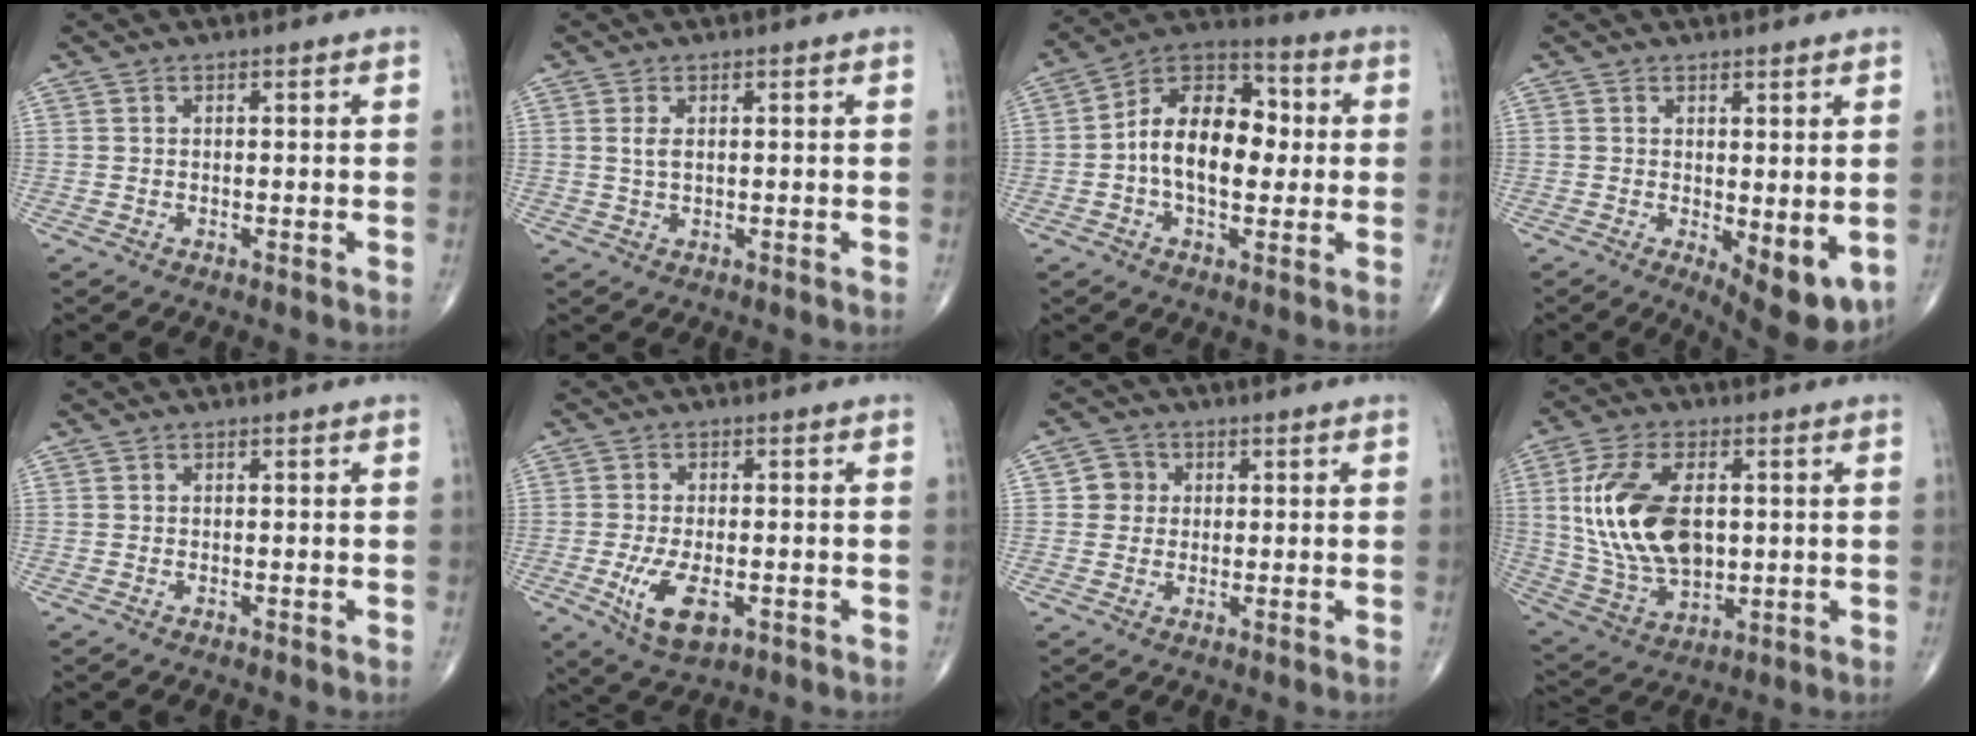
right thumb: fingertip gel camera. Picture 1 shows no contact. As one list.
[{"total": 2.0, "force": [0.5, 0.9, 1.6], "torque": [-0.036, 0.001, 0.015]}, {"total": 15.2, "force": [-0.1, 9.3, 12.1], "torque": [-0.174, 0.034, -0.012]}, {"total": 8.6, "force": [-1.5, 3.4, 7.8], "torque": [-0.094, -0.022, -0.009]}, {"total": 0.0}, {"total": 8.2, "force": [-2.5, 3.9, 6.7], "torque": [-0.126, -0.007, -0.035]}, {"total": 3.6, "force": [0.6, 3.5, 0.7], "torque": [0.014, 0.004, 0.003]}, {"total": 18.3, "force": [2.3, 10.6, 14.7], "torque": [-0.283, -0.008, 0.053]}]